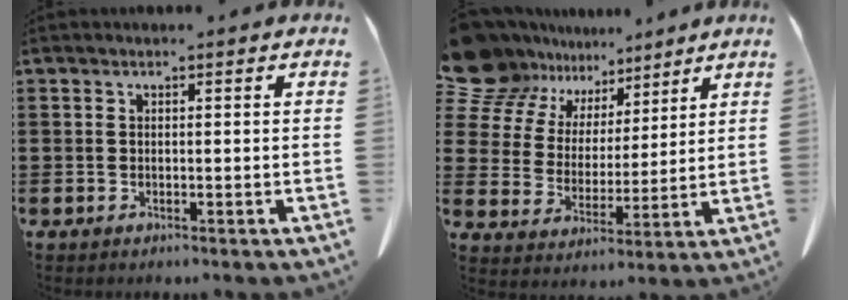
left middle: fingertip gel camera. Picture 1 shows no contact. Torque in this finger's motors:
{"motor_torque": [0.98, -0.56, 0.17, 0.09]}